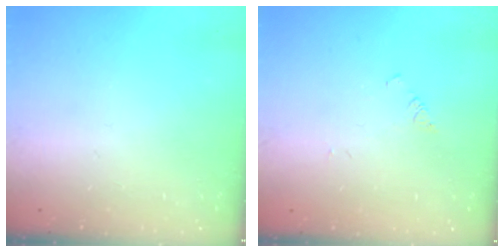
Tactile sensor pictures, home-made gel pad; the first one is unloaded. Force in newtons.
{"total": 1.0, "press": 0.9, "slide": 0.2}